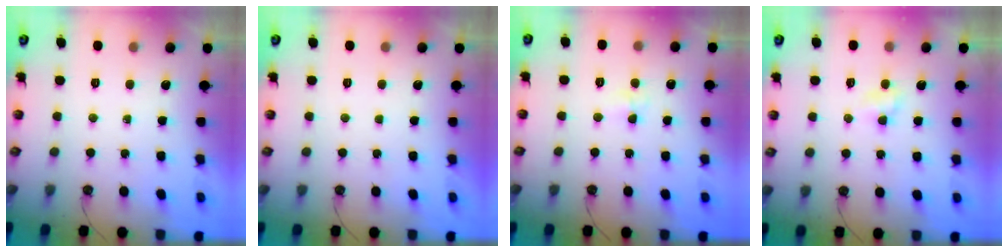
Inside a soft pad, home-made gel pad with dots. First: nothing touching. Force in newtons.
{"total": 0.0}
{"total": 3.9, "press": 3.9, "slide": 0.6}
{"total": 2.6, "press": 2.6, "slide": 0.3}